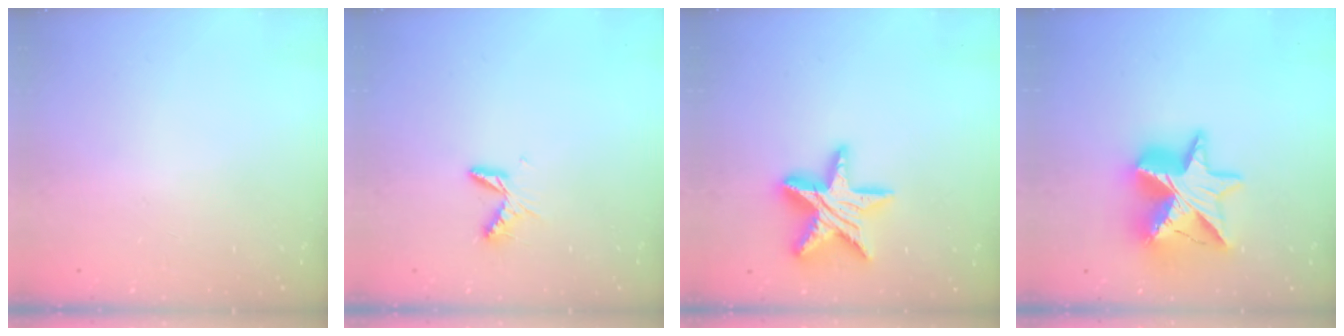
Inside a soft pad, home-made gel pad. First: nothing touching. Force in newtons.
{"total": 5.6, "press": 5.6, "slide": 0.5}
{"total": 17.8, "press": 17.8, "slide": 1.2}
{"total": 20.4, "press": 20.4, "slide": 1.7}